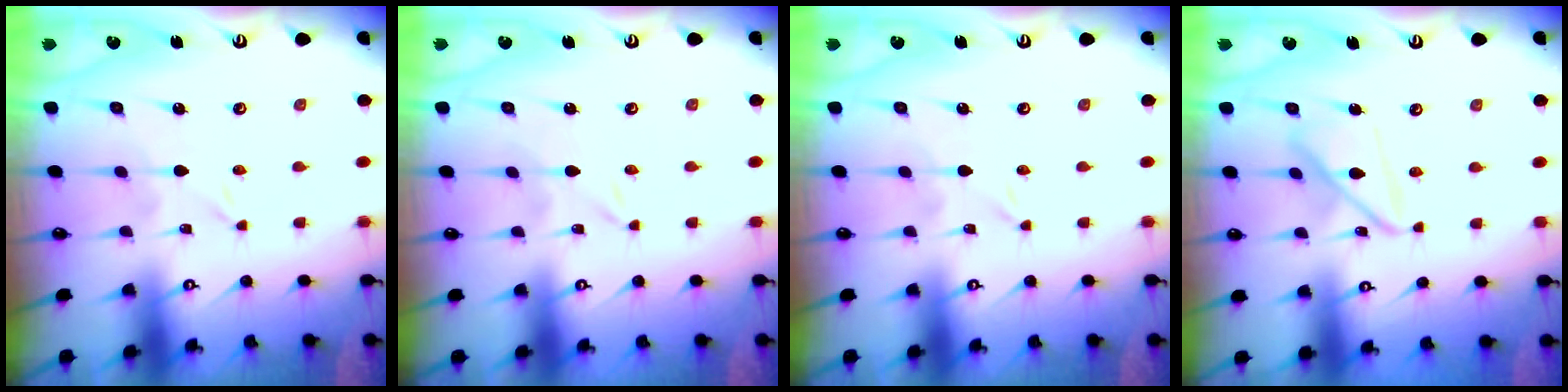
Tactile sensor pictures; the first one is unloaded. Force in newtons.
{"total": 0.0}
{"total": 0.0}
{"total": 12.4, "press": 12.4, "slide": 1.3}